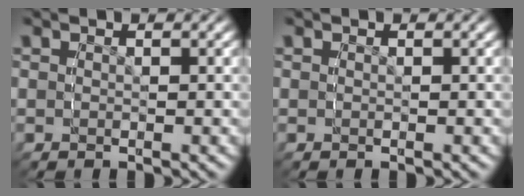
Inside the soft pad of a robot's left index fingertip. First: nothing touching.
{"total": 0.0}